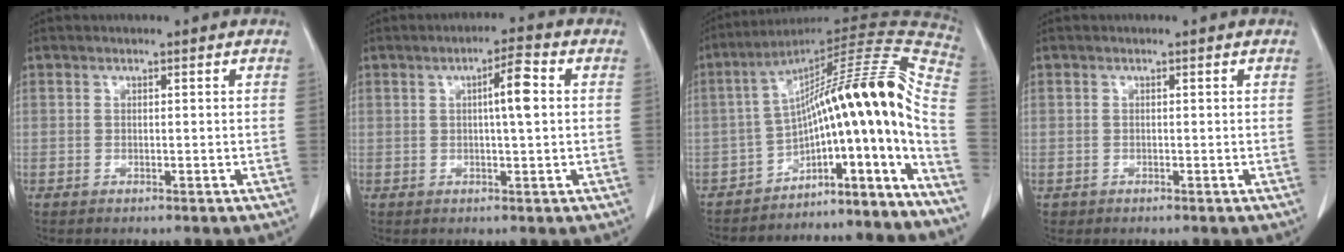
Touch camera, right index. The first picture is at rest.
{"total": 4.9, "force": [0.8, 0.4, 4.8], "torque": [-0.077, 0.005, 0.009]}
{"total": 22.6, "force": [-12.7, 1.9, 18.6], "torque": [-0.222, 0.059, -0.188]}
{"total": 0.6, "force": [0.0, 0.5, -0.2], "torque": [0.010, 0.005, -0.006]}